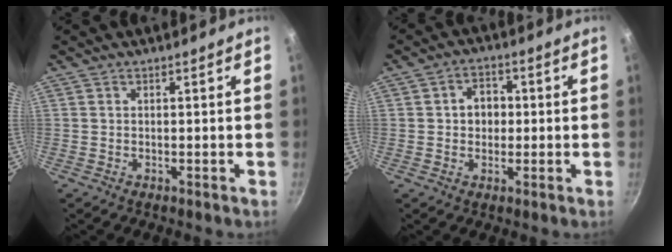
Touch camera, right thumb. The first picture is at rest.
{"total": 5.2, "force": [0.3, 4.3, 2.9], "torque": [-0.016, 0.008, -0.001]}